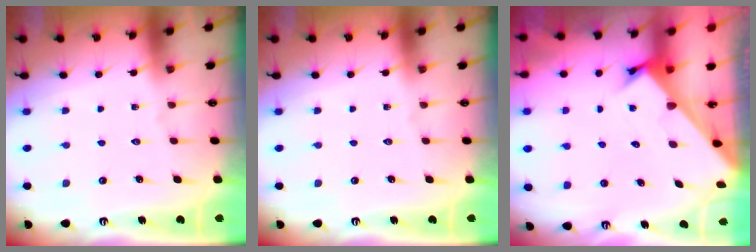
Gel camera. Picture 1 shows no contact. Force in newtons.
{"total": 0.0}
{"total": 2.7, "press": 2.7, "slide": 0.3}